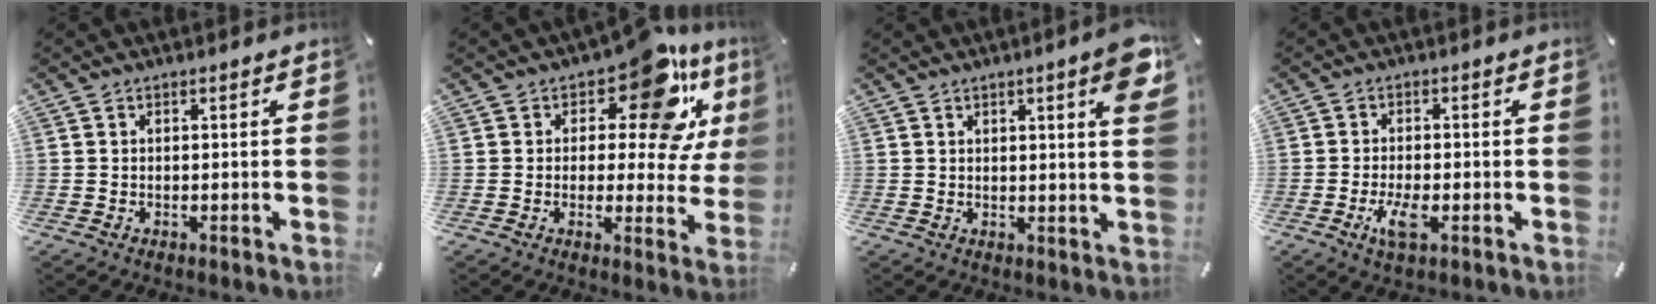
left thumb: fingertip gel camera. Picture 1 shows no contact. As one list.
[{"total": 16.5, "force": [8.8, 7.2, 11.9], "torque": [-0.162, -0.062, 0.144]}, {"total": 6.0, "force": [2.6, 1.1, 5.3], "torque": [-0.071, -0.013, 0.038]}, {"total": 5.4, "force": [-2.1, 2.1, 4.6], "torque": [-0.100, -0.003, -0.038]}]